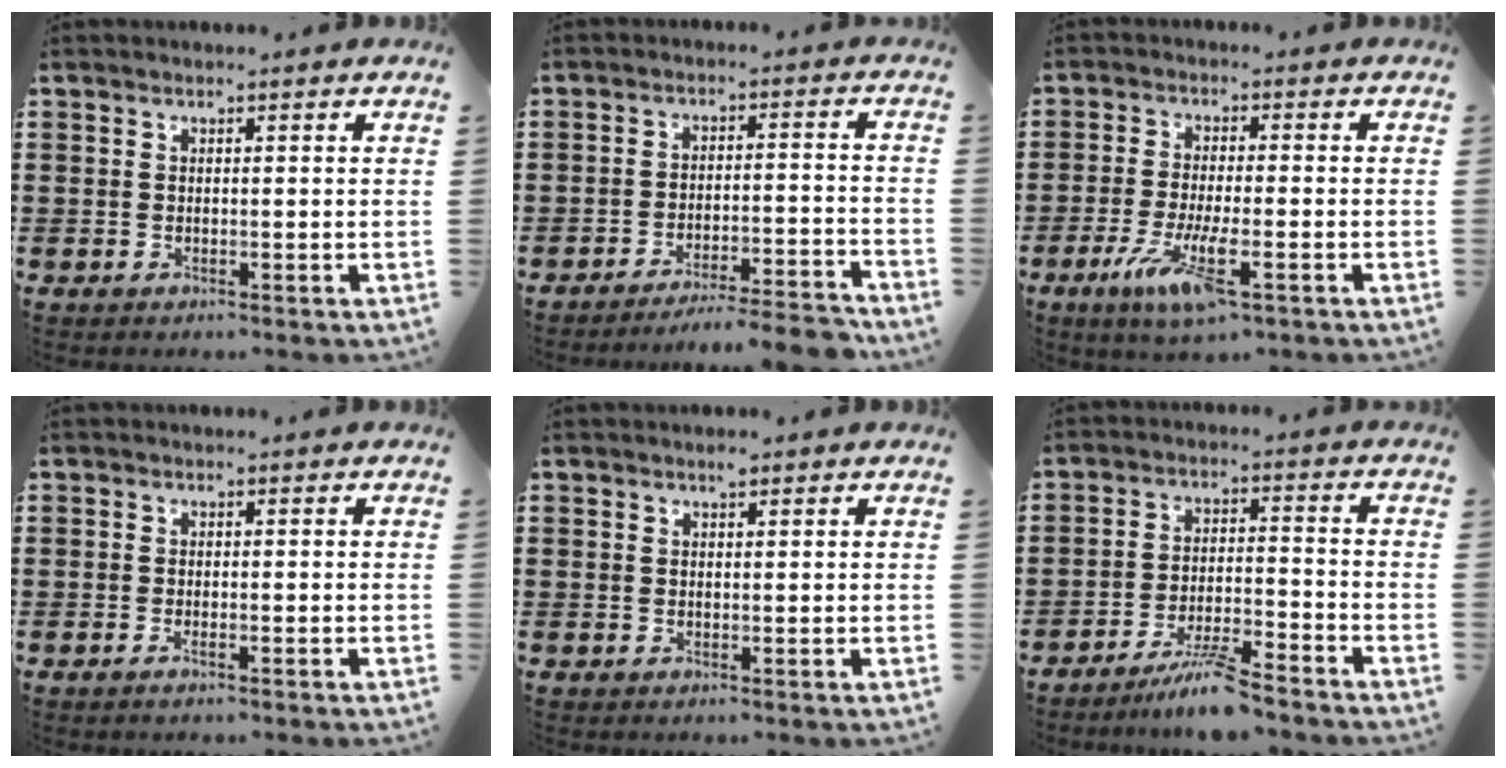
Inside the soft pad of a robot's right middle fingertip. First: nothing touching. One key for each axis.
{"total": 5.1, "fx": -4.7, "fy": -0.2, "fz": 1.8, "tx": -0.031, "ty": -0.011, "tz": -0.091}
{"total": 7.8, "fx": -3.4, "fy": 1.7, "fz": 6.8, "tx": -0.140, "ty": -0.012, "tz": -0.063}
{"total": 0.9, "fx": -0.4, "fy": 0.1, "fz": 0.7, "tx": -0.014, "ty": -0.003, "tz": -0.007}
{"total": 1.0, "fx": 0.7, "fy": 0.5, "fz": 0.5, "tx": -0.012, "ty": 0.004, "tz": 0.012}
{"total": 6.2, "fx": -5.6, "fy": 0.1, "fz": 2.8, "tx": -0.065, "ty": -0.013, "tz": -0.108}